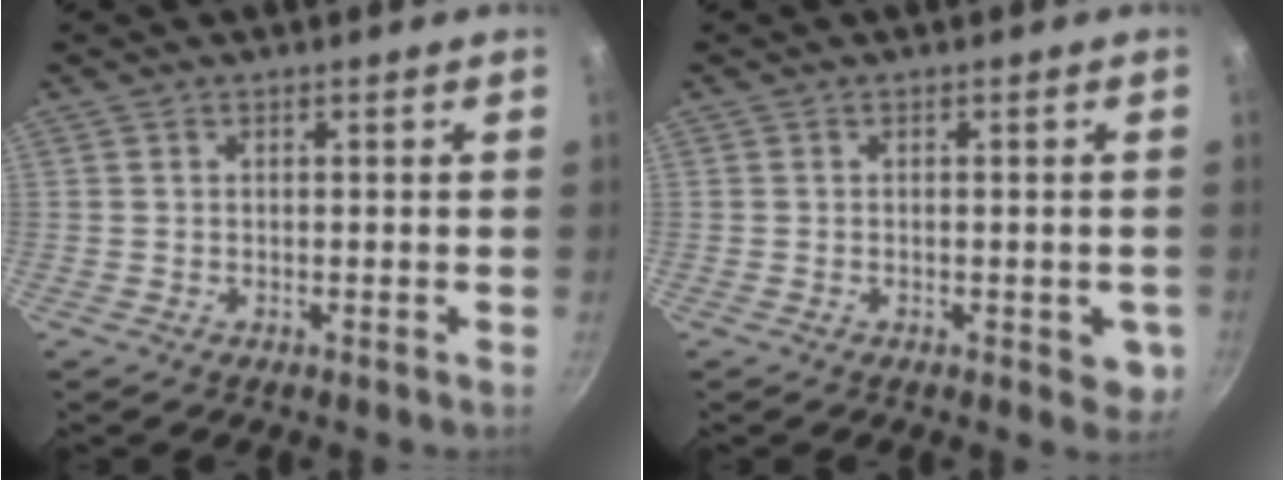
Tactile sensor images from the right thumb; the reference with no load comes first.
{"total": 3.9, "force": [-1.0, 2.0, 3.2], "torque": [-0.024, -0.001, -0.012]}